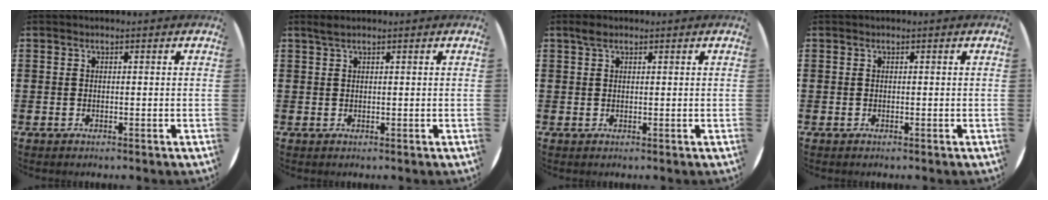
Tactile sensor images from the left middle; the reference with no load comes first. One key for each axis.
{"total": 0.9, "fx": 0.8, "fy": 0.0, "fz": 0.5, "tx": -0.010, "ty": 0.002, "tz": 0.014}
{"total": 1.4, "fx": 1.0, "fy": 0.7, "fz": 0.7, "tx": -0.008, "ty": 0.002, "tz": 0.016}
{"total": 0.0}